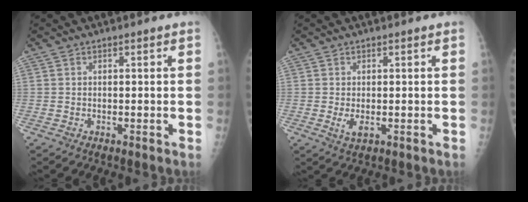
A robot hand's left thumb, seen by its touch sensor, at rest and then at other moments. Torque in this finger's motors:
{"motor_torque": [-0.01, 0.03, 0.33, -0.21, 0.06]}